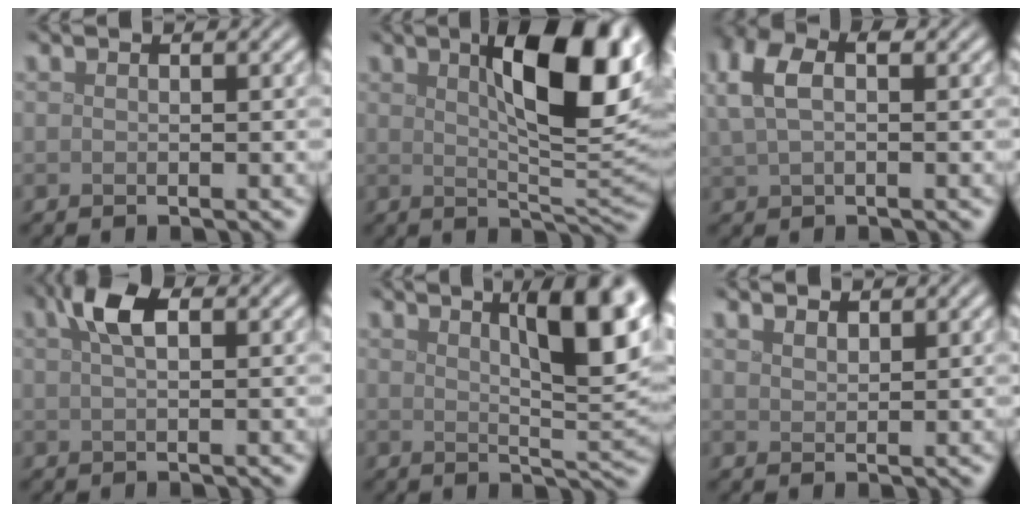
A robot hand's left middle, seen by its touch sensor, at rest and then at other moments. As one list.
[{"total": 11.5, "force": [3.8, 3.6, 10.3], "torque": [-0.148, 0.005, 0.059]}, {"total": 4.4, "force": [1.2, 2.7, 3.3], "torque": [-0.083, 0.010, 0.019]}, {"total": 3.3, "force": [1.3, 1.4, 2.6], "torque": [-0.053, 0.009, 0.020]}, {"total": 8.9, "force": [3.6, 2.3, 7.8], "torque": [-0.093, 0.011, 0.054]}, {"total": 1.5, "force": [1.4, 0.5, 0.4], "torque": [-0.010, -0.003, 0.027]}]